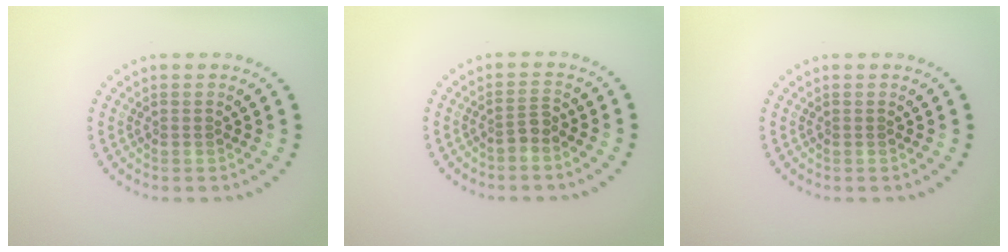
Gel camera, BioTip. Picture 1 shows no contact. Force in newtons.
{"total": 1.3, "press": 1.0, "slide": 0.8}
{"total": 0.0}